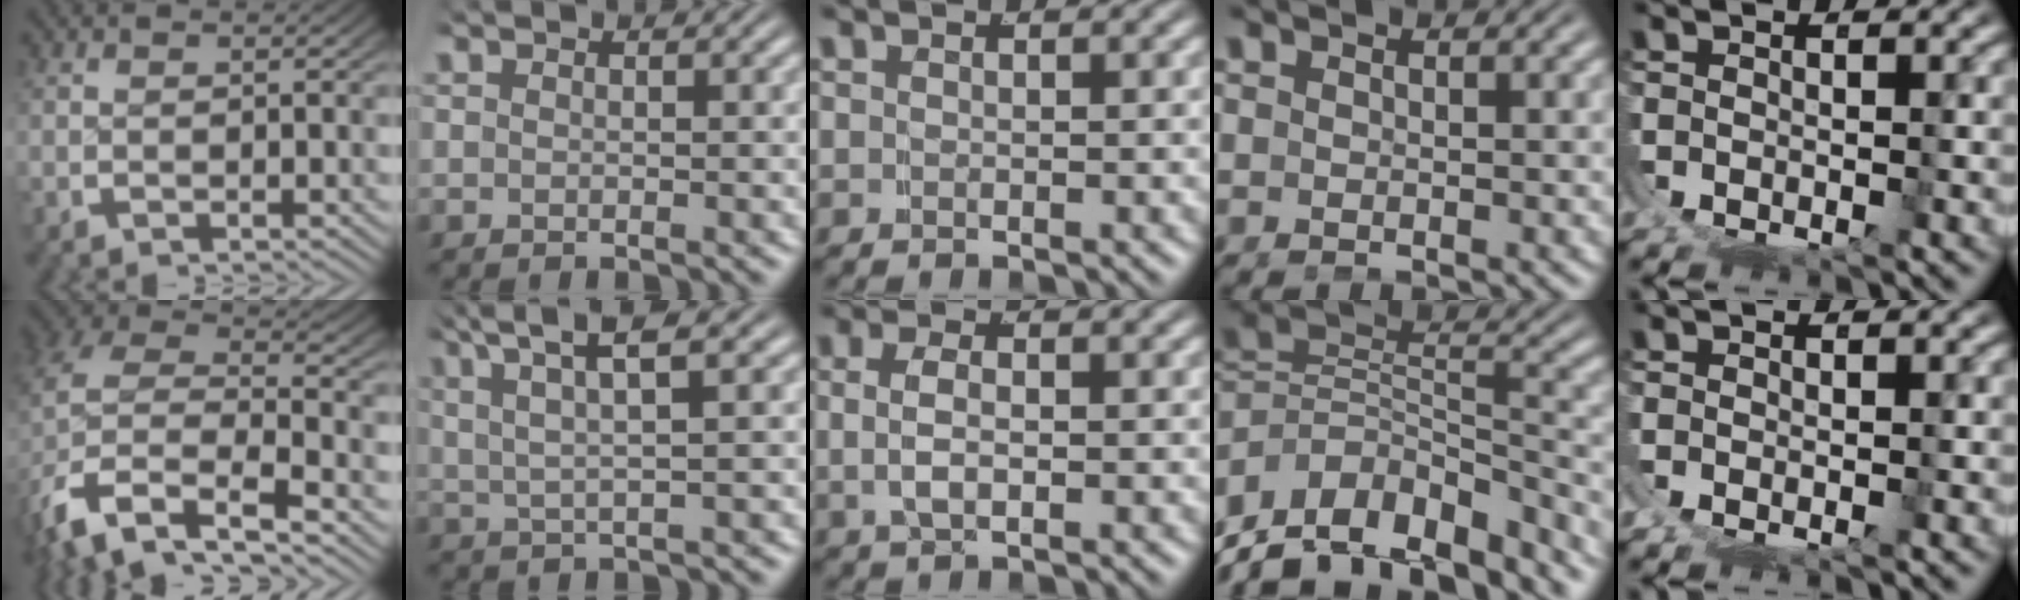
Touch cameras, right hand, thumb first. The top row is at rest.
{"thumb": {"total": 12.4, "force": [-1.6, 9.2, 8.2], "torque": [-0.197, -0.042, -0.014]}, "index": {"total": 5.5, "force": [3.3, 1.6, 4.1], "torque": [-0.083, 0.016, 0.049]}, "middle": {"total": 2.9, "force": [0.2, 1.5, 2.4], "torque": [-0.047, 0.002, 0.003]}, "ring": {"total": 14.2, "force": [-7.6, 9.0, 7.9], "torque": [-0.158, -0.044, -0.110]}, "little": {"total": 1.1, "force": [0.0, 0.8, 0.7], "torque": [-0.021, 0.001, -0.003]}}